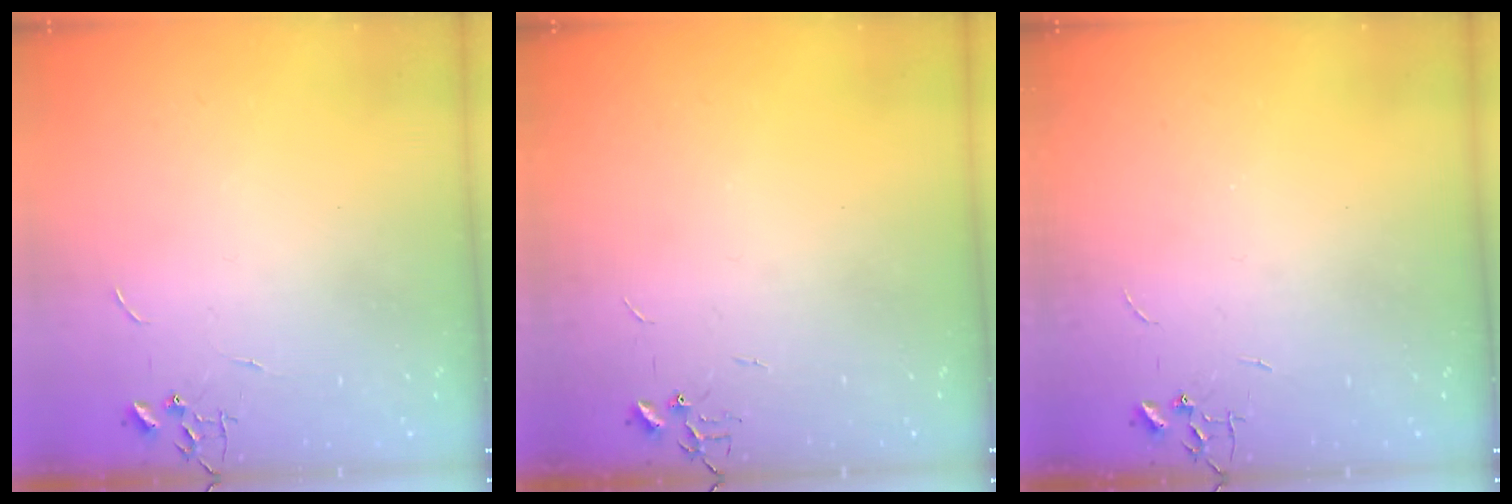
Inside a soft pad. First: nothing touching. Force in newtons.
{"total": 0.0}
{"total": 0.0}